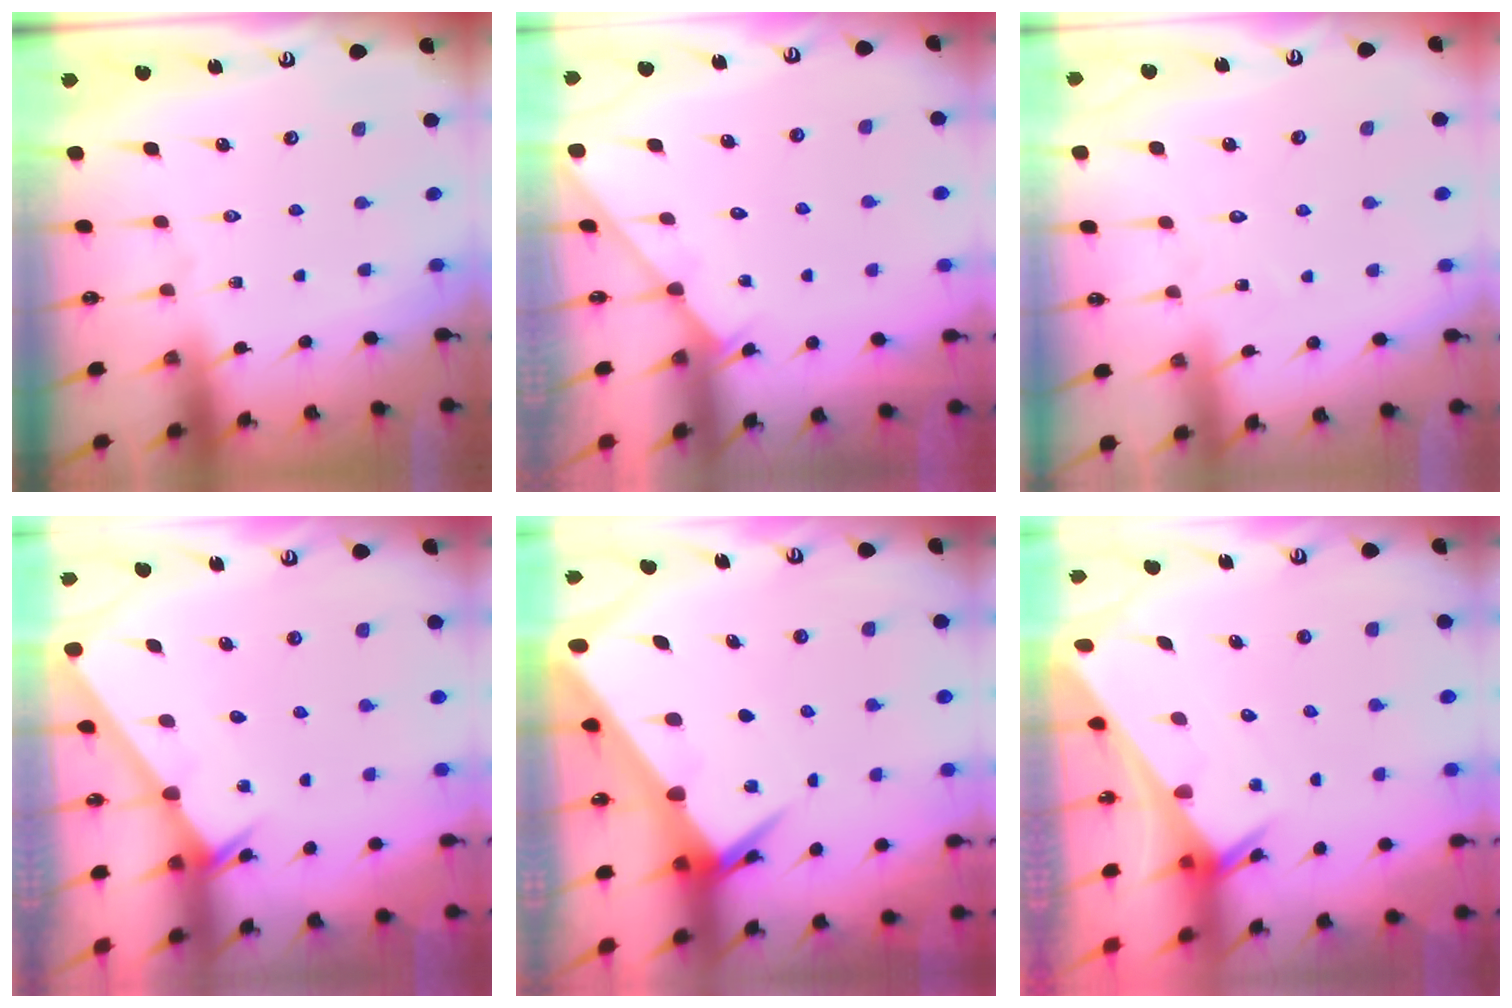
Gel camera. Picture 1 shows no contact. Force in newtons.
{"total": 2.8, "press": 2.8, "slide": 0.3}
{"total": 5.3, "press": 5.3, "slide": 0.5}
{"total": 2.1, "press": 2.1, "slide": 0.1}
{"total": 5.6, "press": 5.5, "slide": 0.6}
{"total": 2.7, "press": 2.7, "slide": 0.1}